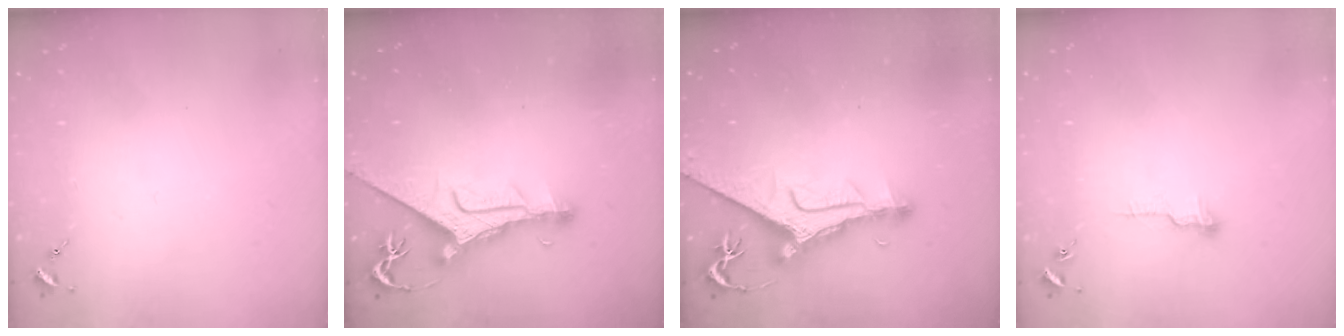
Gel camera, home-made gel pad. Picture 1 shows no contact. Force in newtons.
{"total": 12.0, "press": 11.9, "slide": 1.4}
{"total": 13.3, "press": 13.3, "slide": 1.3}
{"total": 5.8, "press": 5.8, "slide": 0.4}